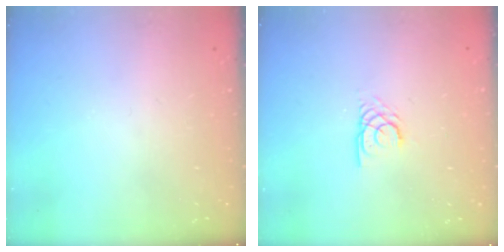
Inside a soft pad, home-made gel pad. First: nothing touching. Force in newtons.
{"total": 2.7, "press": 2.7, "slide": 0.1}